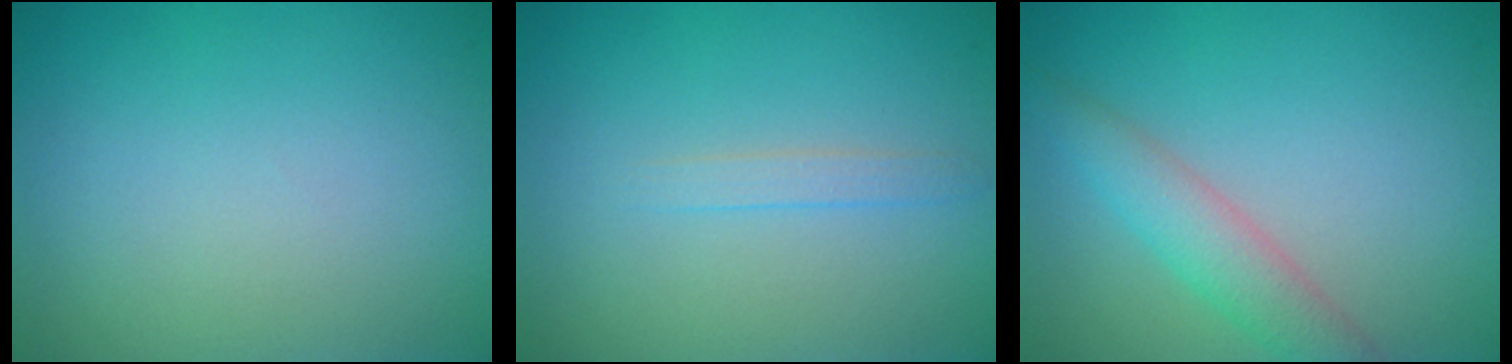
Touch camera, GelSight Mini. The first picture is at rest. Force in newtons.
{"total": 1.1, "press": 1.0, "slide": 0.1}
{"total": 3.4, "press": 3.4, "slide": 0.3}